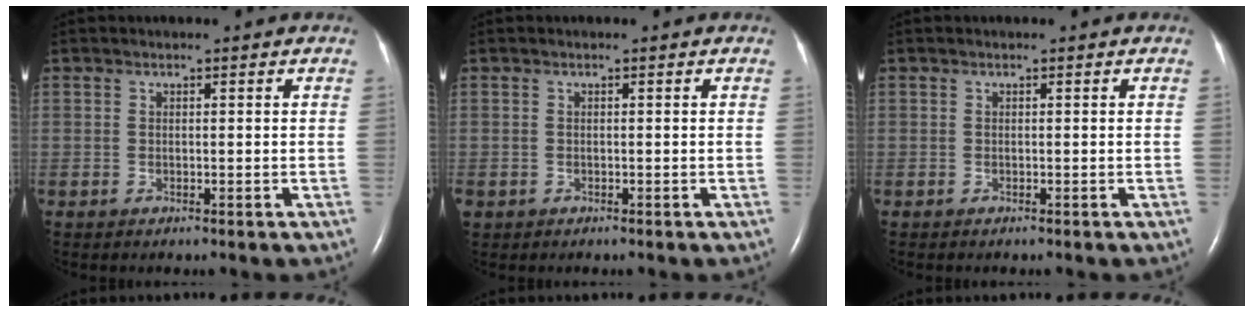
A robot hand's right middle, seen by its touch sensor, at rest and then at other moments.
{"total": 0.8, "force": [-0.4, 0.6, 0.3], "torque": [-0.009, 0.002, -0.003]}
{"total": 0.0}